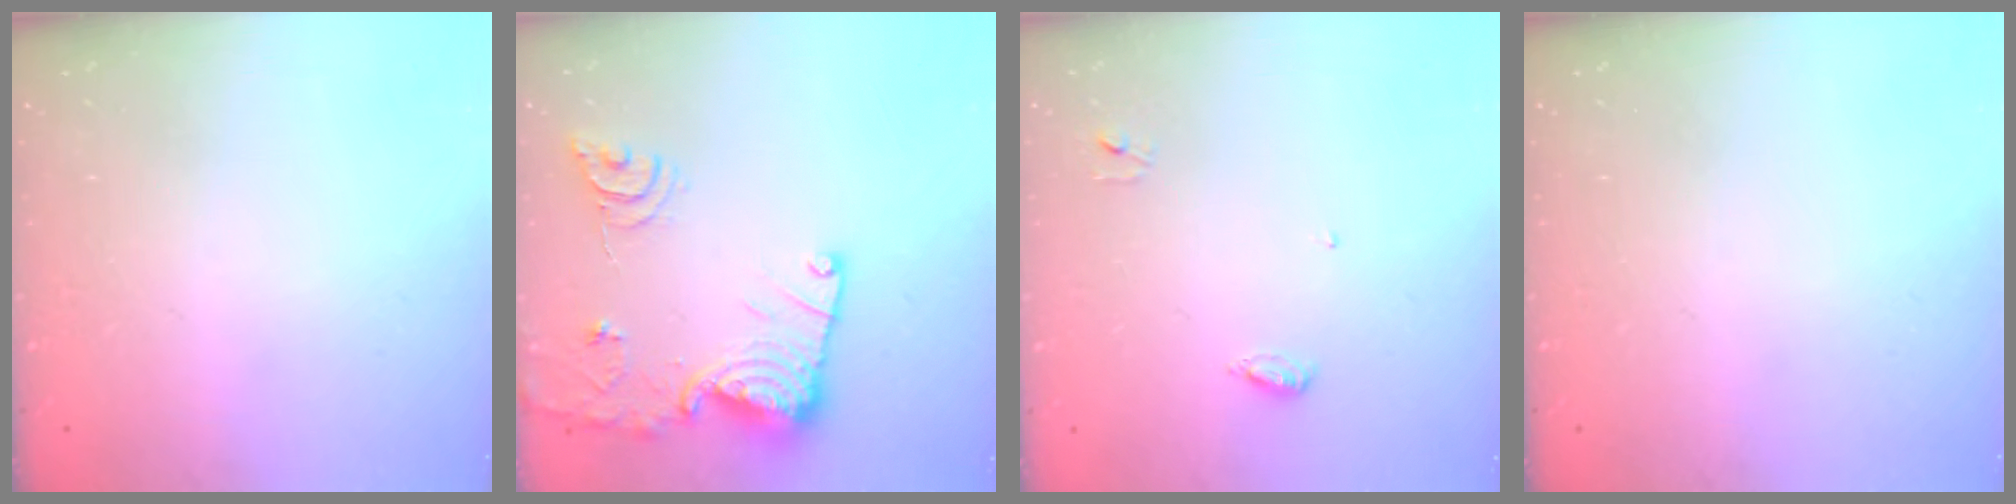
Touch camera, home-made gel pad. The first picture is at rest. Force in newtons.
{"total": 16.2, "press": 16.2, "slide": 1.1}
{"total": 3.4, "press": 3.4, "slide": 0.2}
{"total": 0.0}